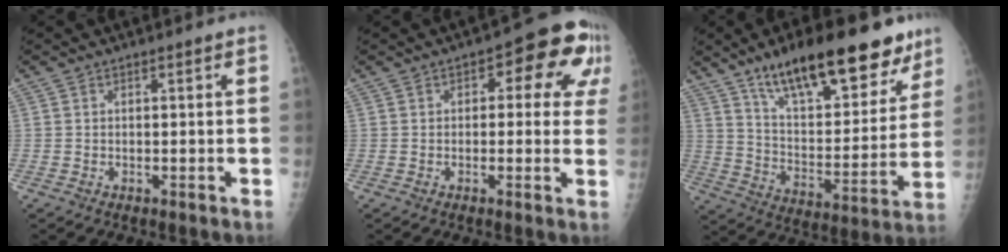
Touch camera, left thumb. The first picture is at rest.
{"total": 11.2, "force": [3.2, 5.6, 9.2], "torque": [-0.059, 0.018, 0.029]}
{"total": 24.6, "force": [16.4, 9.0, 16.0], "torque": [-0.194, -0.059, 0.261]}